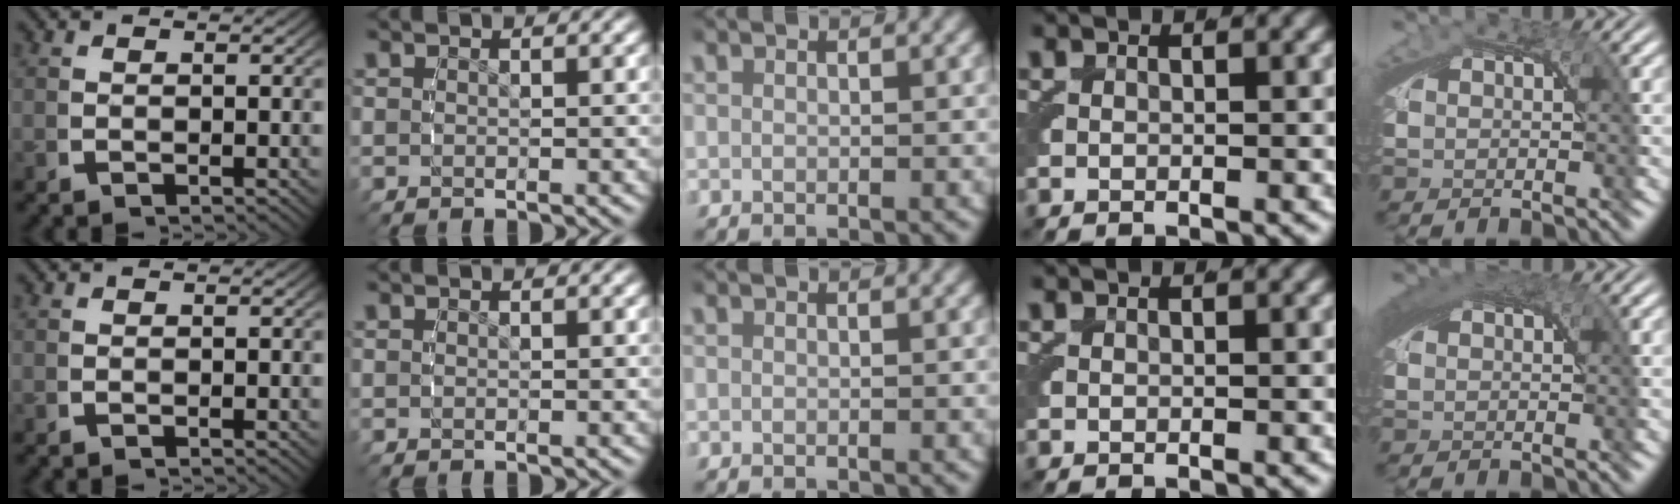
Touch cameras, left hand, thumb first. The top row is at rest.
{"little": {"total": 2.6, "force": [0.9, 1.2, 2.1], "torque": [-0.039, -0.001, 0.016]}}